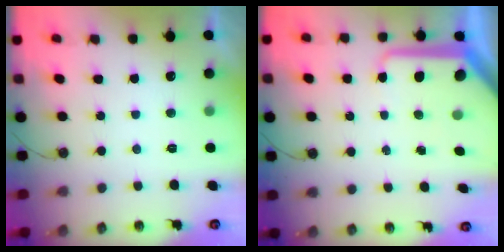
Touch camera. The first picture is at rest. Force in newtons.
{"total": 10.7, "press": 10.7, "slide": 1.0}